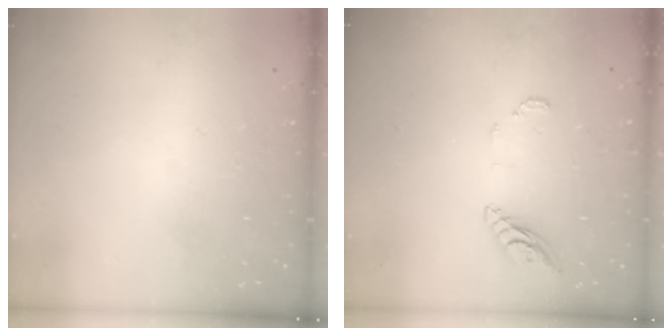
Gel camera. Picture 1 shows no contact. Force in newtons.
{"total": 7.9, "press": 7.8, "slide": 0.5}